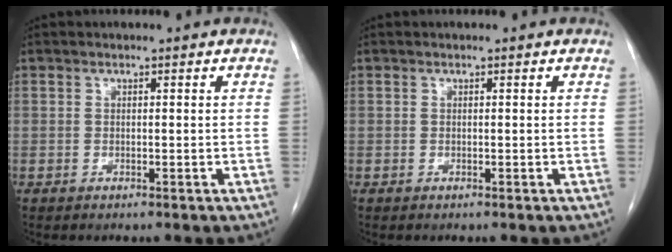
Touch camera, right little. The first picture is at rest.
{"total": 0.0}